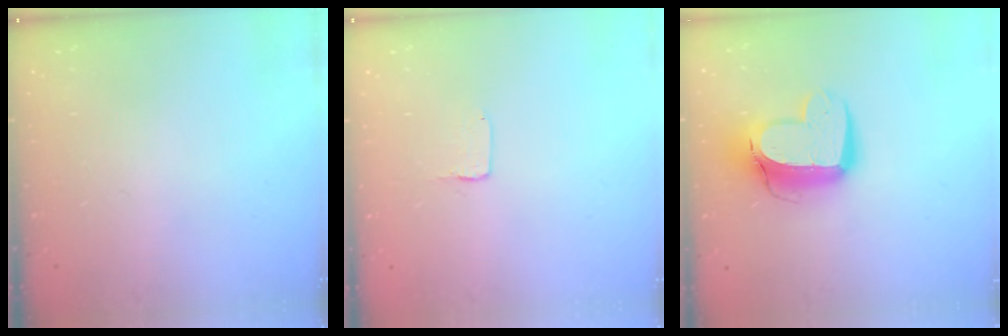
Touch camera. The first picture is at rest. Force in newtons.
{"total": 1.0, "press": 1.0, "slide": 0.1}
{"total": 13.6, "press": 13.5, "slide": 1.4}